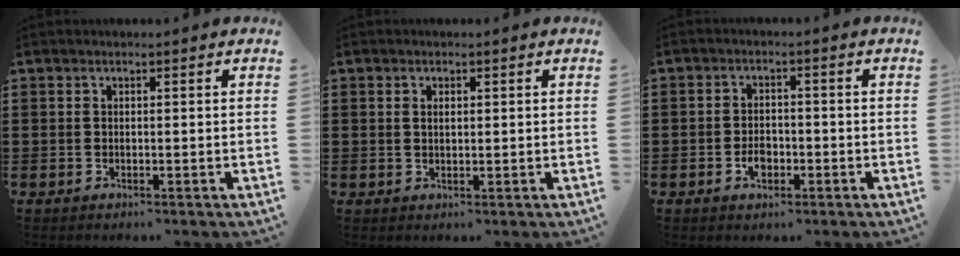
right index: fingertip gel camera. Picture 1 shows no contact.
{"total": 1.2, "force": [0.3, 0.6, 1.0], "torque": [-0.021, 0.005, 0.005]}
{"total": 2.9, "force": [-1.2, 1.8, 1.9], "torque": [-0.029, -0.003, -0.023]}